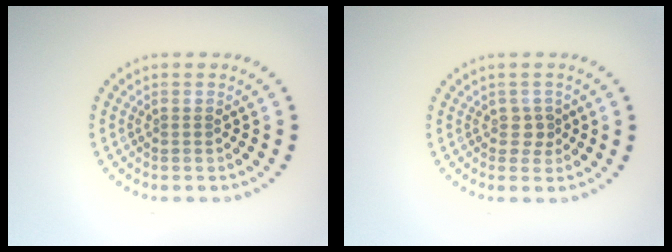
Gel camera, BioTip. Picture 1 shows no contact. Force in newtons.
{"total": 1.2, "press": 1.0, "slide": 0.7}